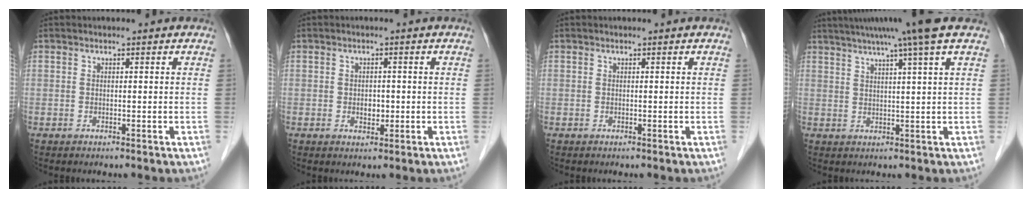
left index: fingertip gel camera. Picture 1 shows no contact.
{"total": 2.0, "force": [-0.5, 1.4, 1.4], "torque": [-0.022, -0.003, -0.005]}
{"total": 0.0}
{"total": 9.5, "force": [6.9, -1.9, 6.3], "torque": [-0.098, 0.013, 0.086]}